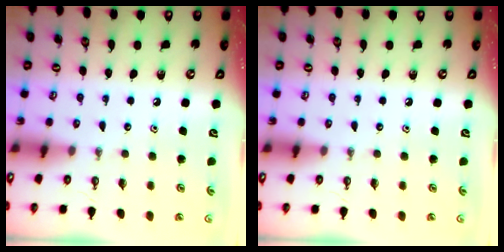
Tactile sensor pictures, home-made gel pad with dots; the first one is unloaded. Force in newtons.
{"total": 0.0}